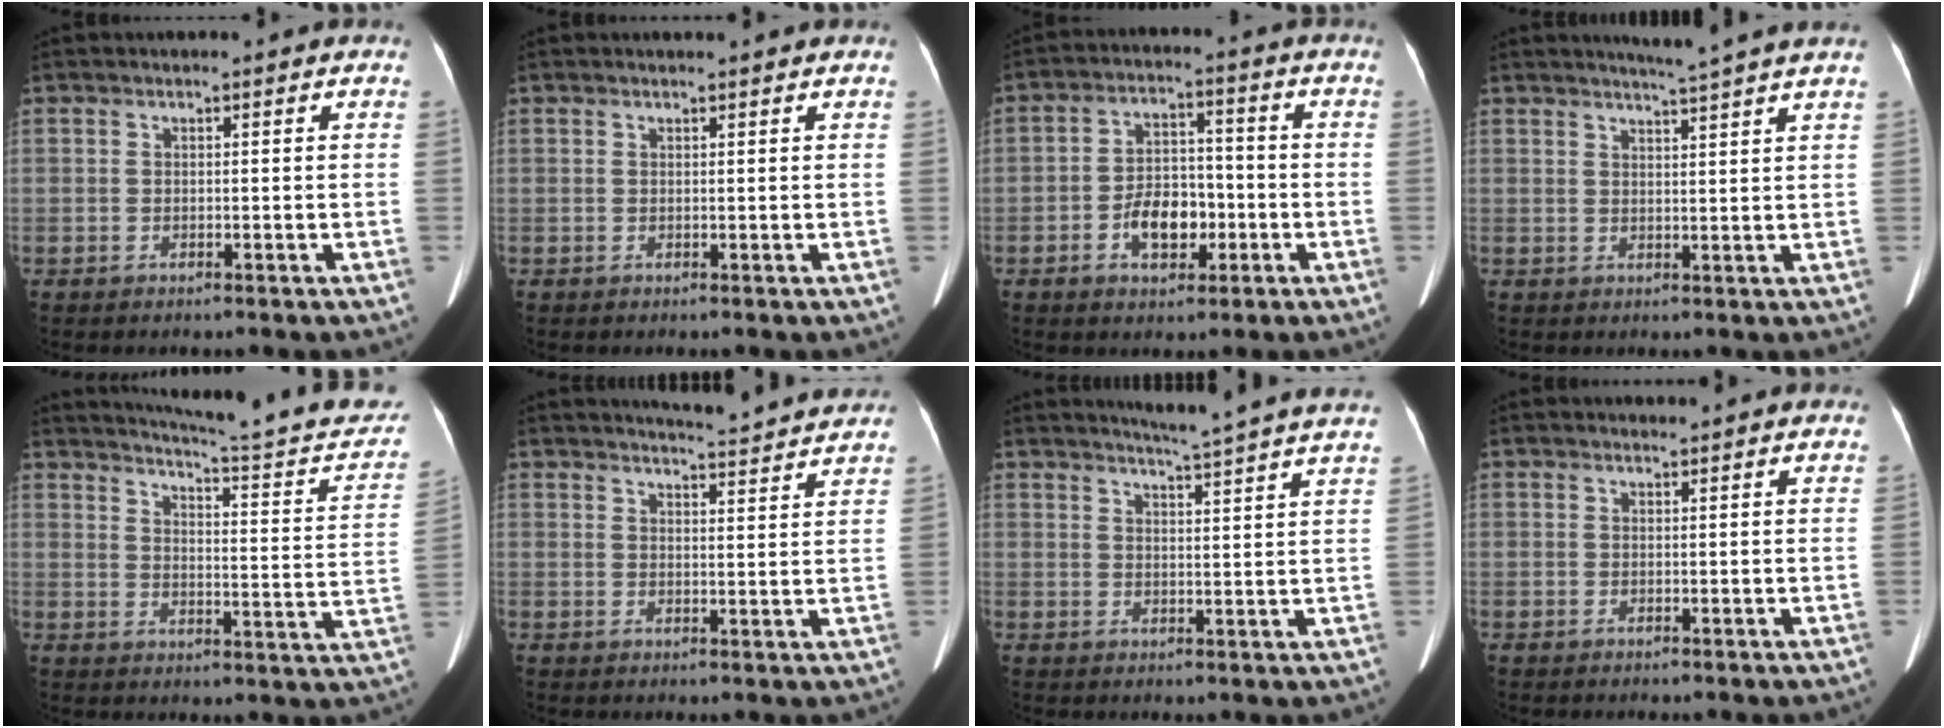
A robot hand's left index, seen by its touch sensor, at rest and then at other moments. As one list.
[{"total": 1.5, "force": [1.4, 0.0, 0.5], "torque": [-0.009, 0.009, 0.018]}, {"total": 7.4, "force": [-2.7, 4.3, 5.4], "torque": [-0.104, 0.016, -0.042]}, {"total": 5.4, "force": [4.8, -1.4, 2.1], "torque": [-0.035, -0.003, 0.059]}, {"total": 22.0, "force": [20.3, 1.2, 8.3], "torque": [-0.109, -0.065, 0.243]}, {"total": 8.9, "force": [8.7, -0.1, 2.1], "torque": [-0.040, 0.002, 0.103]}, {"total": 11.9, "force": [11.0, -1.5, 4.4], "torque": [-0.070, -0.024, 0.126]}, {"total": 2.8, "force": [2.7, 0.6, 0.6], "torque": [-0.011, 0.012, 0.023]}]